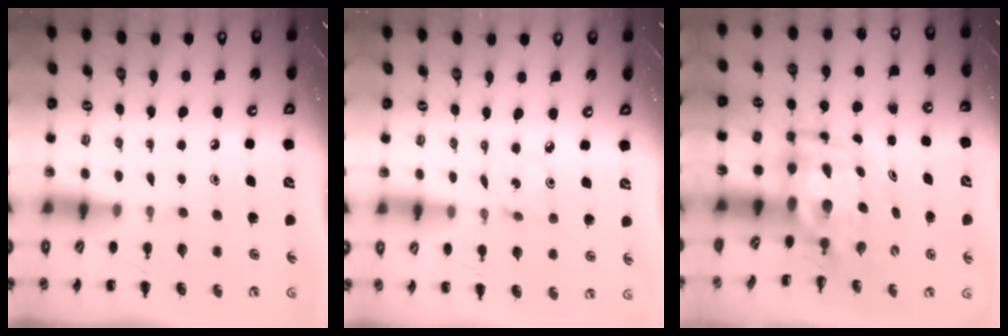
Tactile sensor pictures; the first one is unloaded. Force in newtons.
{"total": 1.2, "press": 1.2, "slide": 0.4}
{"total": 5.8, "press": 5.5, "slide": 1.8}